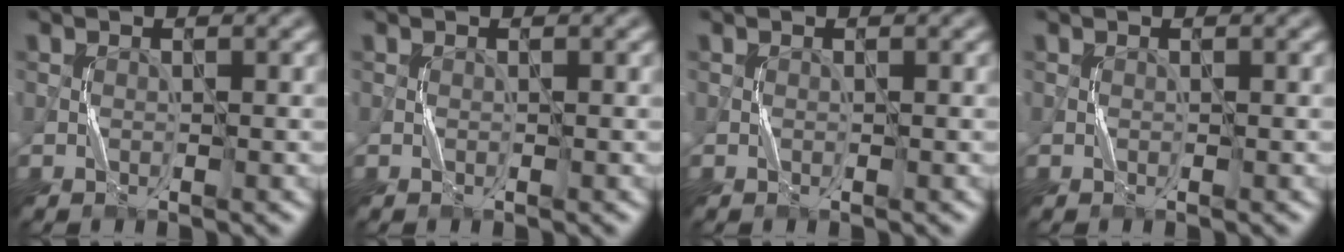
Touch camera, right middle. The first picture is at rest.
{"total": 0.0}
{"total": 0.0}
{"total": 0.0}